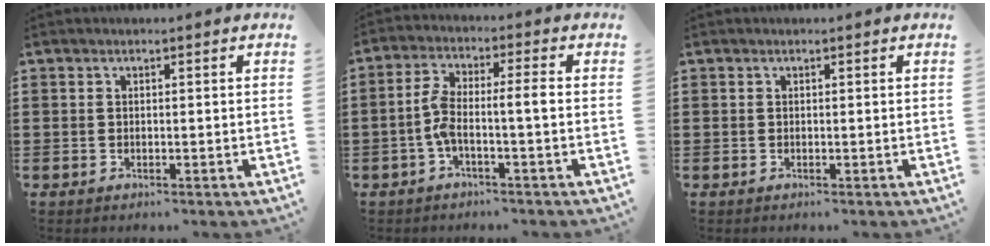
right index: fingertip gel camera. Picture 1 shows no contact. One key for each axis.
{"total": 5.5, "fx": -1.2, "fy": 1.2, "fz": 5.2, "tx": -0.116, "ty": -0.001, "tz": -0.031}
{"total": 0.0}